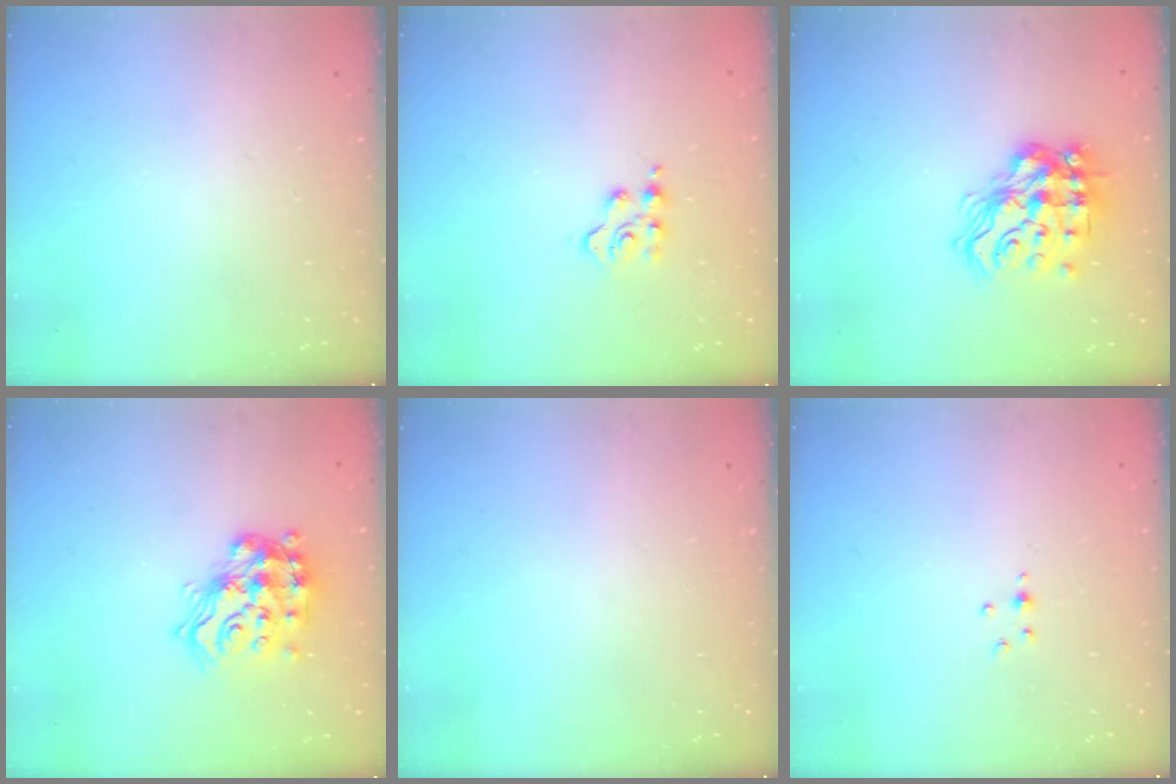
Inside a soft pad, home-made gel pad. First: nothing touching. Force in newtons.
{"total": 3.3, "press": 3.3, "slide": 0.6}
{"total": 17.4, "press": 17.4, "slide": 1.5}
{"total": 20.8, "press": 20.8, "slide": 1.4}
{"total": 0.0}
{"total": 2.8, "press": 2.4, "slide": 1.5}